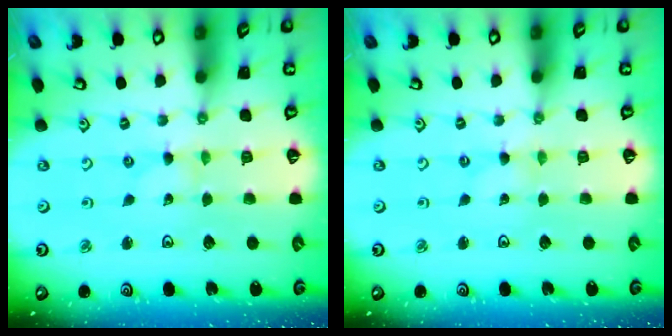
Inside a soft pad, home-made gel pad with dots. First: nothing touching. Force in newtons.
{"total": 0.0}